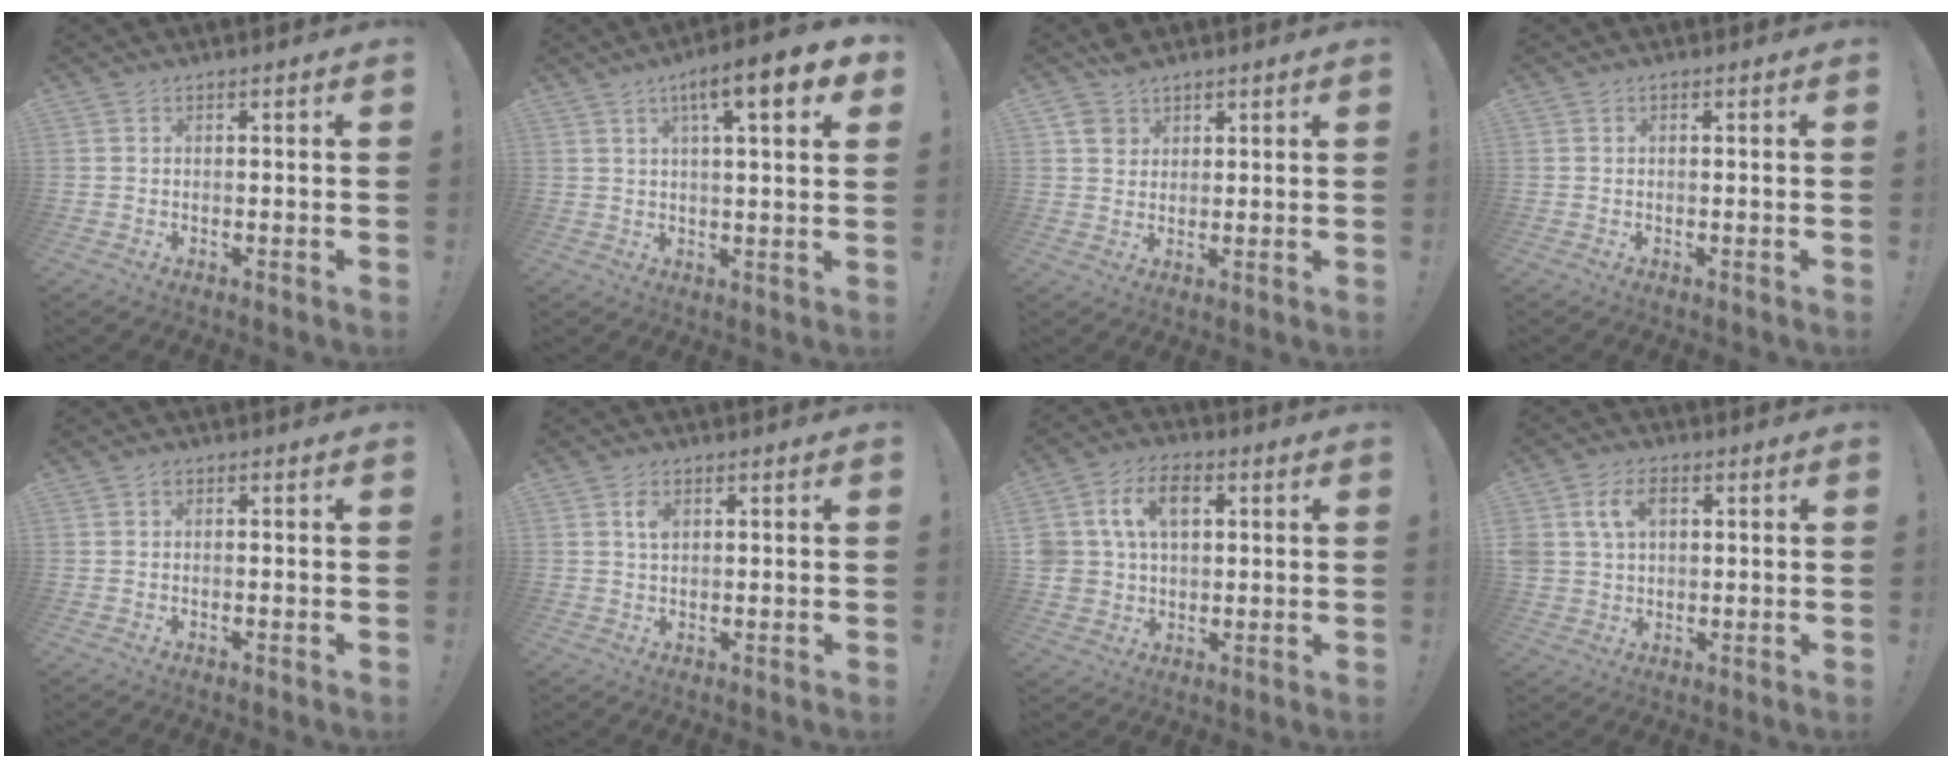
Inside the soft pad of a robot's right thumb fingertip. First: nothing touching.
{"total": 10.5, "force": [4.6, 1.9, 9.2], "torque": [-0.127, -0.022, 0.067]}
{"total": 4.9, "force": [3.5, 3.3, 1.0], "torque": [-0.018, -0.019, 0.068]}
{"total": 0.0}
{"total": 0.5, "force": [-0.3, 0.3, 0.2], "torque": [-0.004, 0.001, -0.006]}
{"total": 3.1, "force": [1.1, 1.9, 2.3], "torque": [-0.035, 0.000, 0.015]}
{"total": 12.5, "force": [4.0, 9.3, 7.3], "torque": [-0.141, 0.002, 0.077]}
{"total": 8.6, "force": [3.0, 6.3, 5.1], "torque": [-0.096, 0.006, 0.057]}